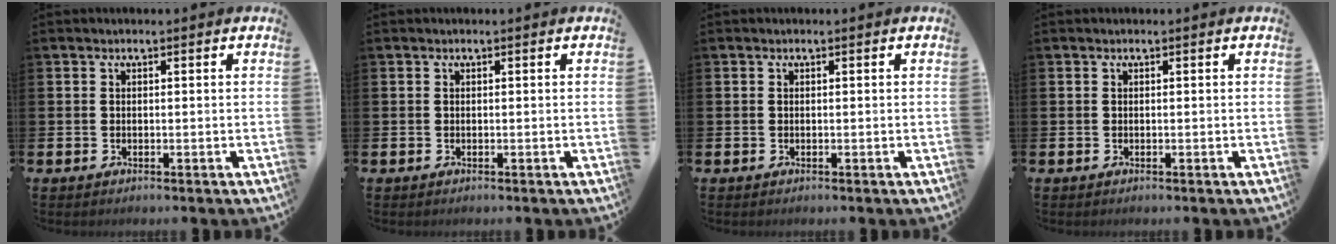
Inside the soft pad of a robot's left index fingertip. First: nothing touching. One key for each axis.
{"total": 0.0}
{"total": 0.0}
{"total": 0.0}